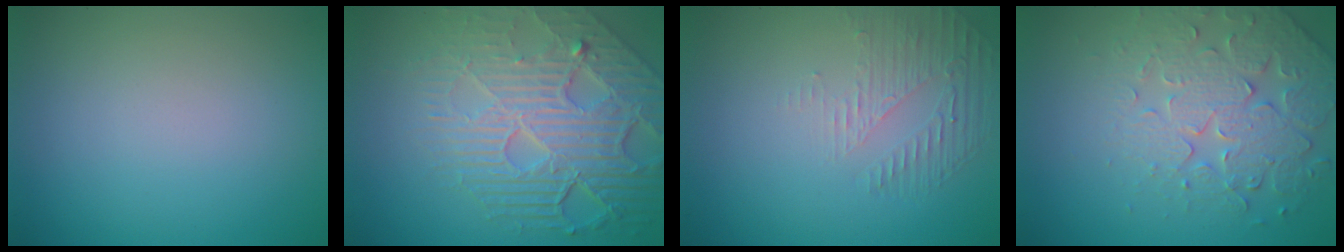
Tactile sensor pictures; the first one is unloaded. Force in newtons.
{"total": 8.6, "press": 5.8, "slide": 6.4}
{"total": 1.7, "press": 0.8, "slide": 1.5}
{"total": 4.5, "press": 4.4, "slide": 1.1}